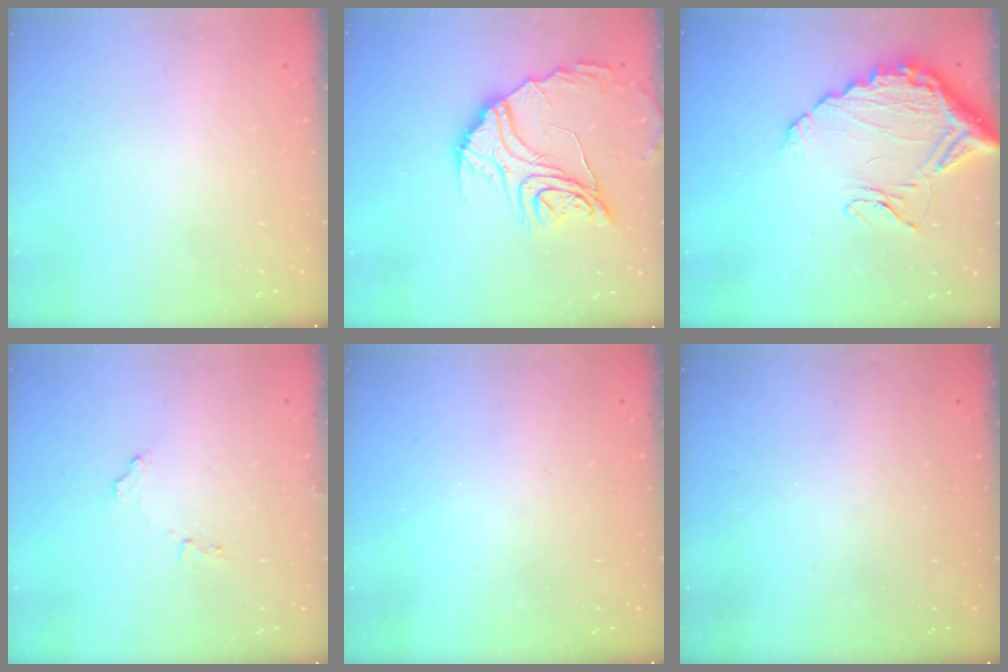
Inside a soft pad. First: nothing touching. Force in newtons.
{"total": 15.0, "press": 14.9, "slide": 1.4}
{"total": 15.0, "press": 15.0, "slide": 1.2}
{"total": 7.5, "press": 7.5, "slide": 0.3}
{"total": 3.1, "press": 3.1, "slide": 0.1}
{"total": 3.3, "press": 3.3, "slide": 0.1}